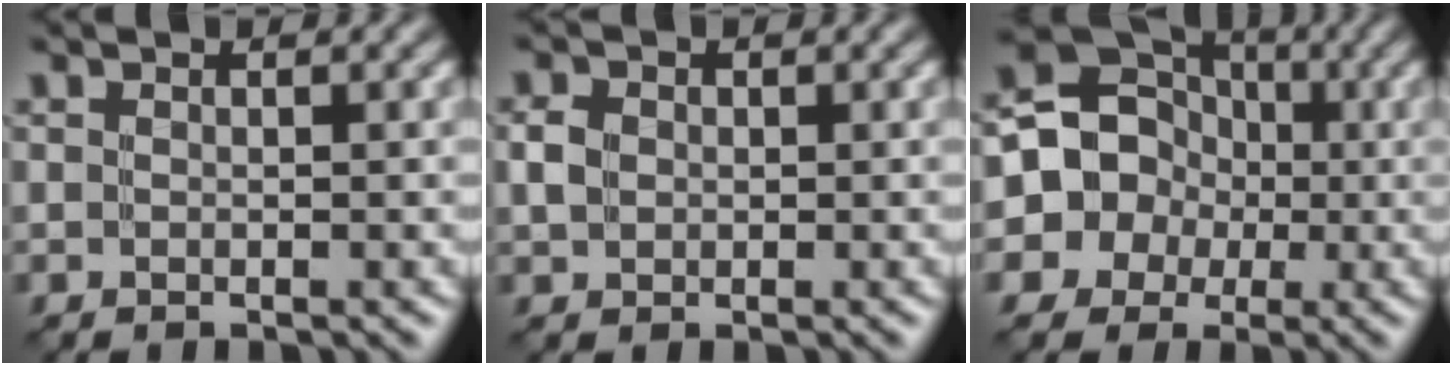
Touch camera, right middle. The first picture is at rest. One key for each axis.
{"total": 1.7, "fx": 0.0, "fy": 1.5, "fz": 0.8, "tx": -0.018, "ty": 0.002, "tz": -0.002}
{"total": 10.6, "fx": -0.9, "fy": 9.9, "fz": 3.5, "tx": -0.072, "ty": 0.034, "tz": -0.039}